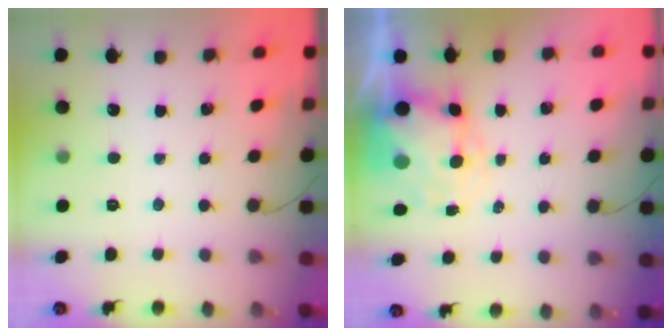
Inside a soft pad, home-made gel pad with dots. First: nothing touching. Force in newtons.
{"total": 6.3, "press": 6.1, "slide": 1.7}